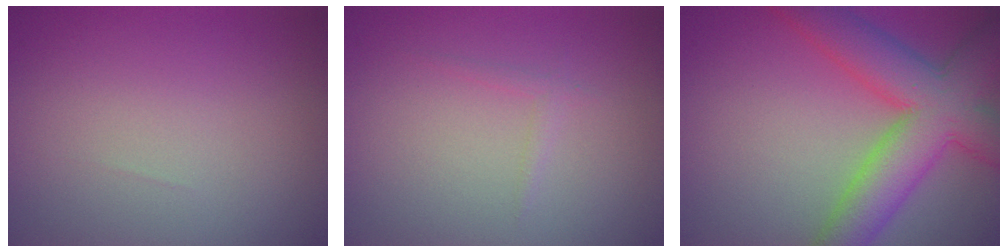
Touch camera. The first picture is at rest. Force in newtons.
{"total": 0.8, "press": 0.8, "slide": 0.1}
{"total": 8.8, "press": 8.8, "slide": 0.4}